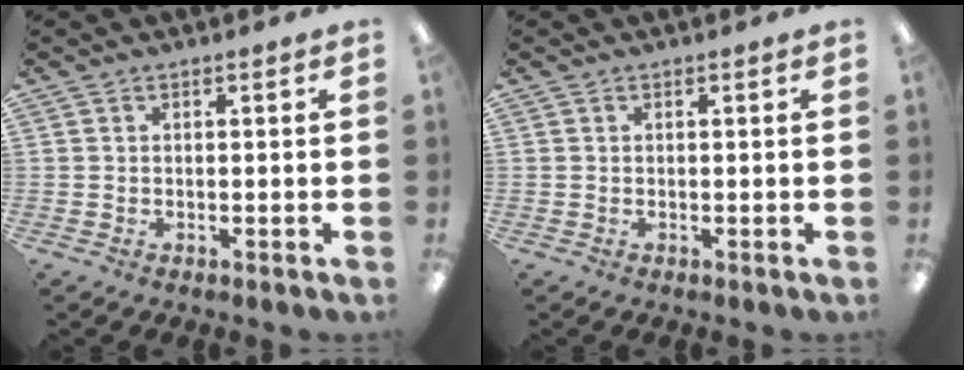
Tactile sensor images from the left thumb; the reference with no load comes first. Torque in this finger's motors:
{"motor_torque": [-0.08, -0.31, -0.08, 0.13, 0.02]}